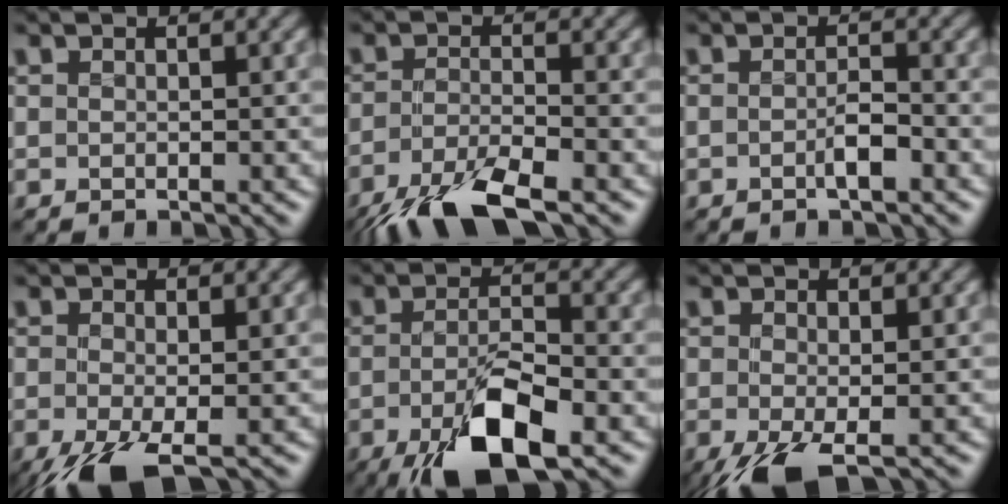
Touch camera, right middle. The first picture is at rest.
{"total": 6.8, "force": [-4.9, 1.7, 4.5], "torque": [-0.084, -0.016, -0.100]}
{"total": 1.6, "force": [-0.9, 0.3, 1.3], "torque": [-0.025, -0.002, -0.018]}
{"total": 4.9, "force": [-2.7, 1.5, 3.8], "torque": [-0.083, -0.012, -0.051]}
{"total": 7.8, "force": [-4.0, 2.4, 6.3], "torque": [-0.113, -0.005, -0.071]}
{"total": 4.2, "force": [-2.2, 1.4, 3.4], "torque": [-0.074, -0.011, -0.041]}